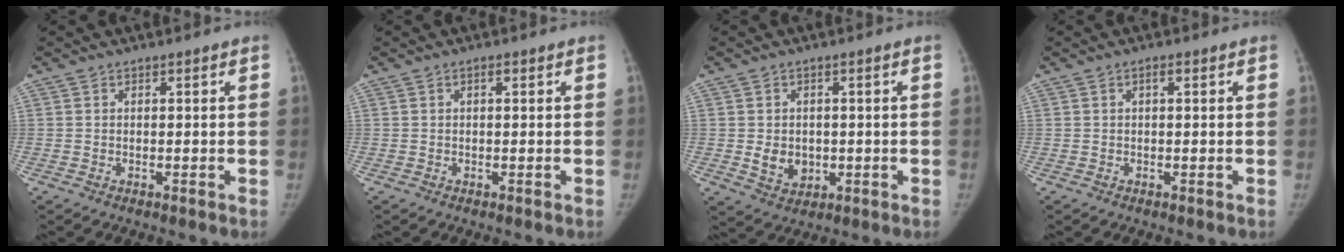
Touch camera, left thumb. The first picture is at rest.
{"total": 0.7, "force": [0.2, 0.3, 0.6], "torque": [-0.009, 0.002, 0.001]}
{"total": 5.4, "force": [-0.4, 4.4, 3.0], "torque": [-0.026, -0.003, 0.006]}
{"total": 0.9, "force": [0.3, 0.4, 0.8], "torque": [-0.013, 0.003, 0.001]}